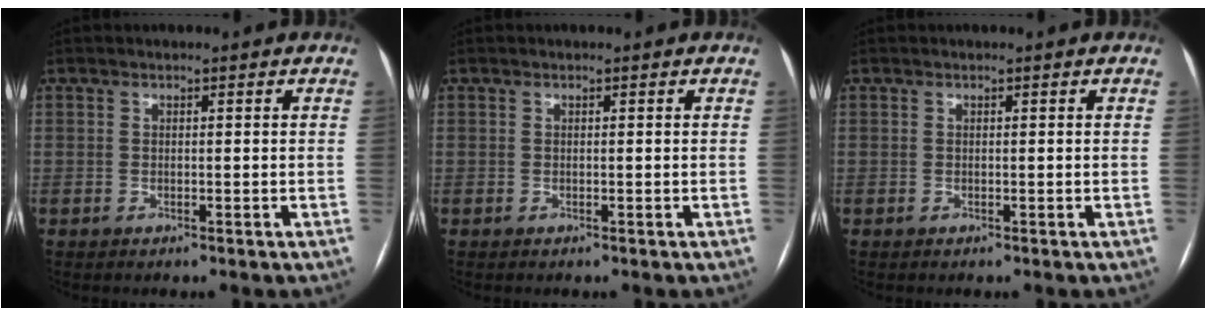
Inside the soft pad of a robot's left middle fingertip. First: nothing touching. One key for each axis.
{"total": 0.0}
{"total": 0.0}